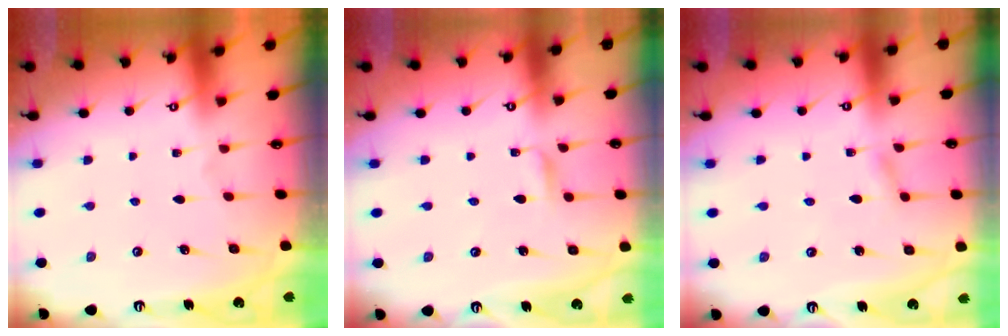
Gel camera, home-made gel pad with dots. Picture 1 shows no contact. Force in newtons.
{"total": 1.4, "press": 1.4, "slide": 0.1}
{"total": 1.6, "press": 1.6, "slide": 0.2}